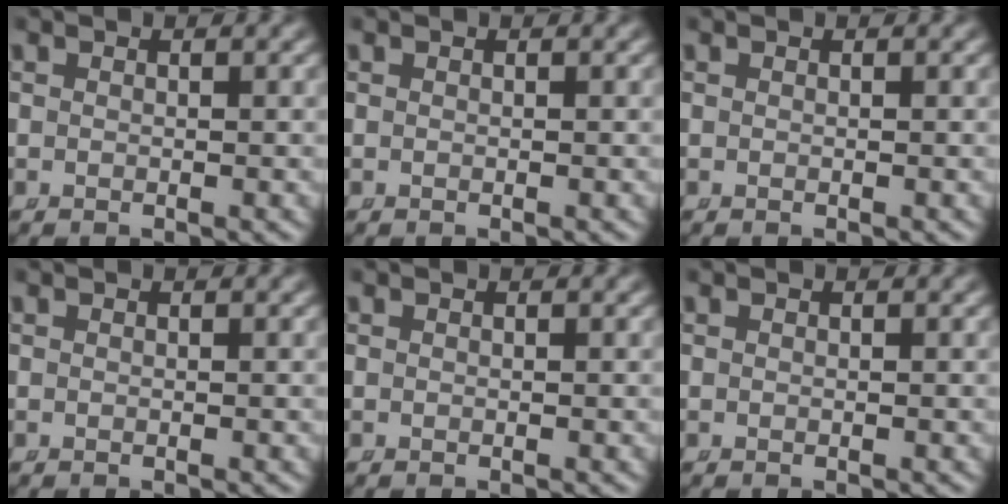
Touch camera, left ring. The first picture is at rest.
{"total": 0.0}
{"total": 0.0}
{"total": 0.0}
{"total": 0.0}
{"total": 0.0}